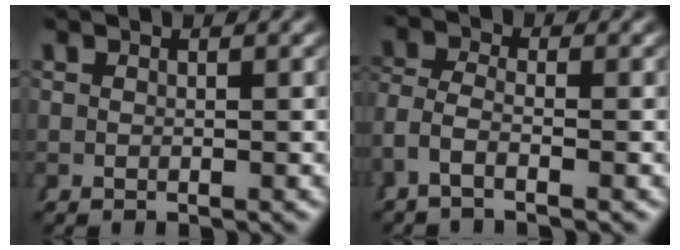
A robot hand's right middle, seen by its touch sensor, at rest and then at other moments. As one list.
[{"total": 3.2, "force": [-1.7, 1.4, 2.3], "torque": [-0.069, -0.018, -0.023]}]